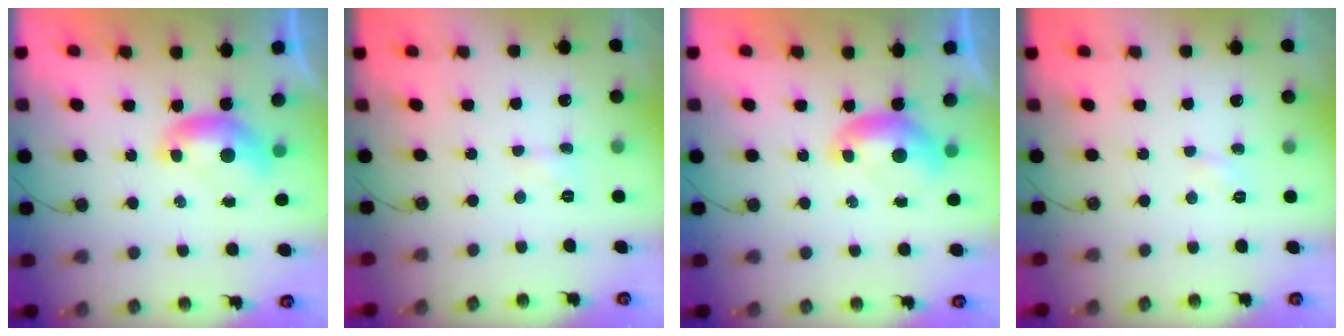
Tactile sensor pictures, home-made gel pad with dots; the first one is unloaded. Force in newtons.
{"total": 1.3, "press": 1.2, "slide": 0.4}
{"total": 0.0}
{"total": 2.4, "press": 2.3, "slide": 0.4}